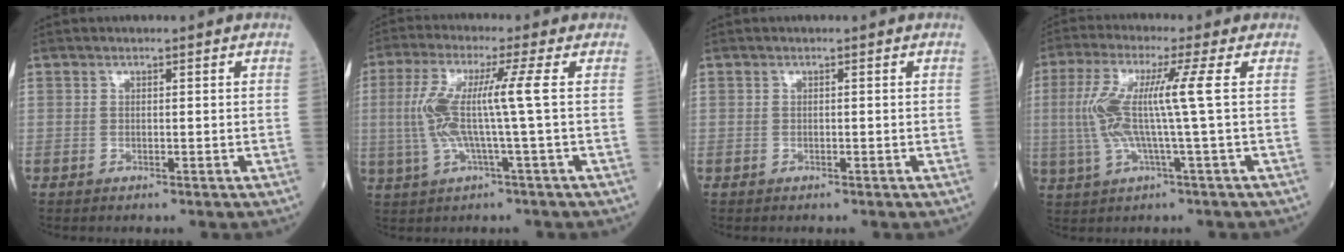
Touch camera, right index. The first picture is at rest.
{"total": 8.7, "force": [0.4, -0.9, 8.6], "torque": [-0.186, 0.013, 0.010]}
{"total": 0.0}
{"total": 9.3, "force": [0.8, -0.8, 9.2], "torque": [-0.201, 0.014, 0.016]}